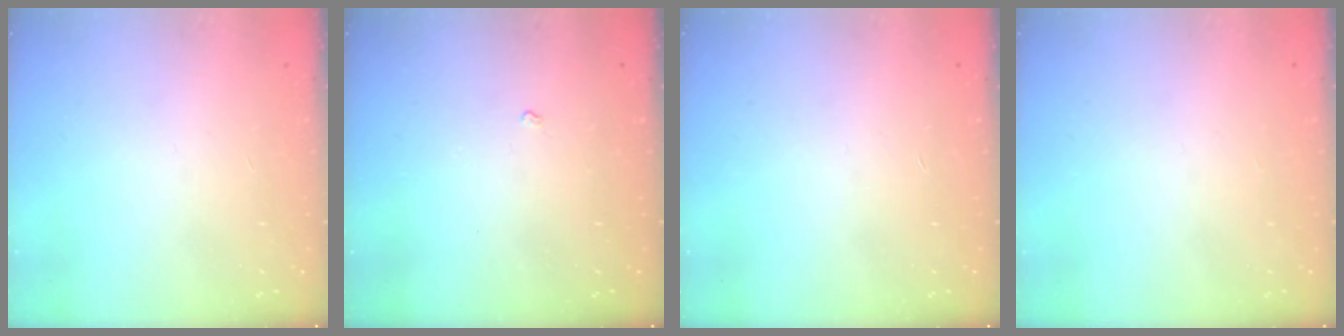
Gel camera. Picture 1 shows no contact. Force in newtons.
{"total": 2.3, "press": 2.3, "slide": 0.3}
{"total": 0.0}
{"total": 0.0}